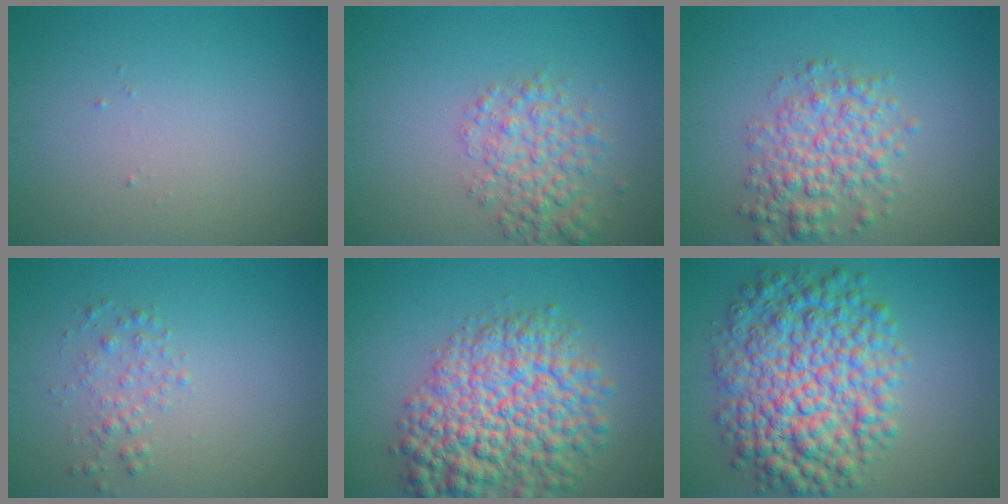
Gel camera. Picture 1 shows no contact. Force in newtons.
{"total": 3.9, "press": 3.9, "slide": 0.1}
{"total": 4.4, "press": 4.4, "slide": 0.1}
{"total": 1.6, "press": 1.6, "slide": 0.0}
{"total": 10.0, "press": 10.0, "slide": 0.4}
{"total": 10.4, "press": 10.4, "slide": 0.1}